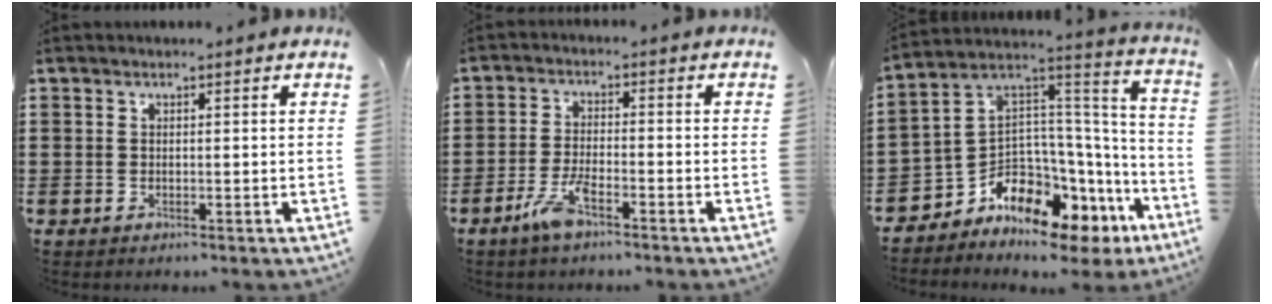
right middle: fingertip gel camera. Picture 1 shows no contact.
{"total": 5.1, "force": [-3.2, 1.1, 3.9], "torque": [-0.091, -0.004, -0.063]}
{"total": 6.6, "force": [-5.2, 3.7, 1.8], "torque": [-0.069, -0.034, -0.107]}